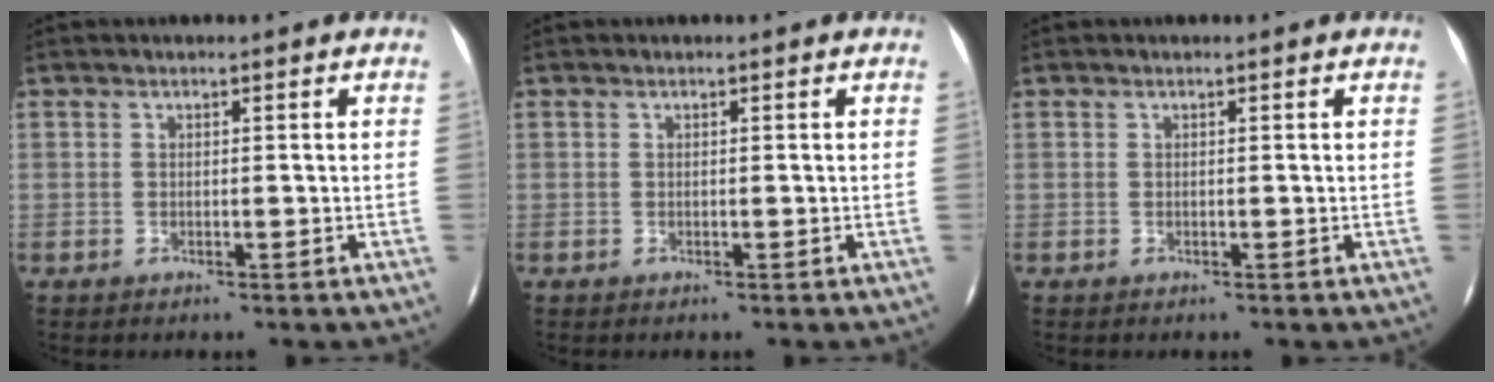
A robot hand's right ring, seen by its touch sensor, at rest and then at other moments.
{"total": 0.0}
{"total": 0.0}